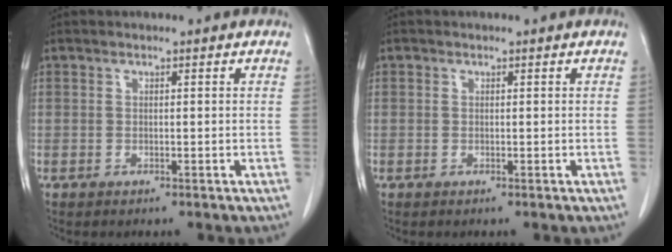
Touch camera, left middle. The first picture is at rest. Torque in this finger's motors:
{"motor_torque": [-0.15, 0.17, -0.11, 0.01]}